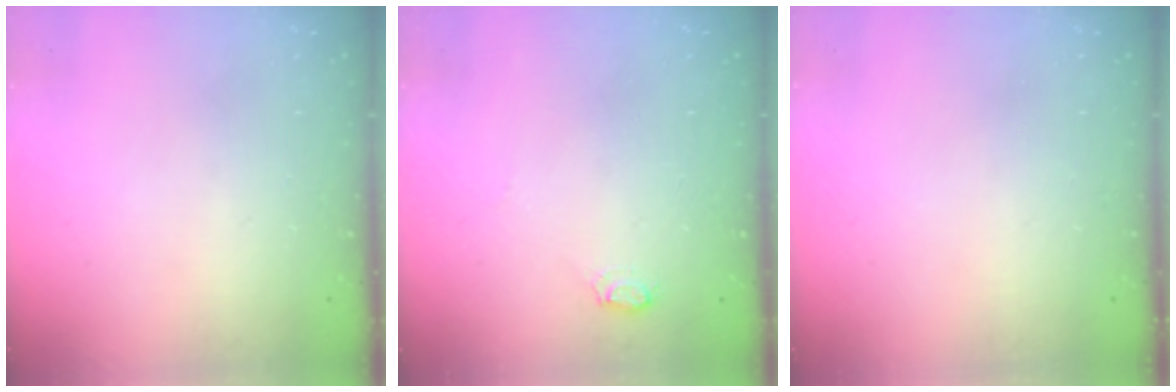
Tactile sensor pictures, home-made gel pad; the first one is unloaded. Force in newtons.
{"total": 4.9, "press": 4.8, "slide": 0.6}
{"total": 0.0}